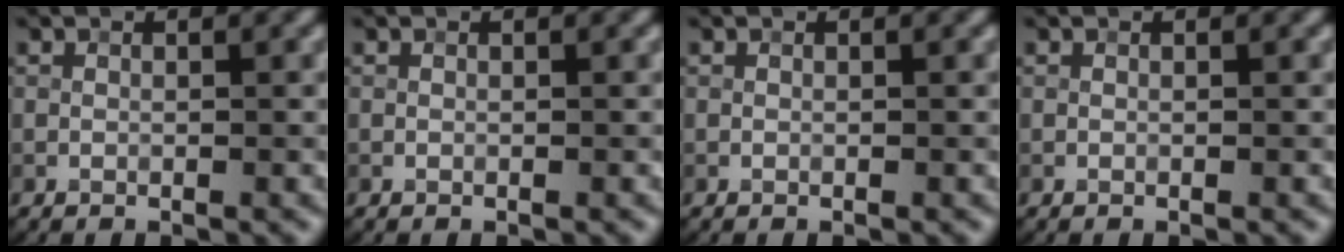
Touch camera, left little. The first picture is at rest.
{"total": 0.0}
{"total": 0.0}
{"total": 0.0}